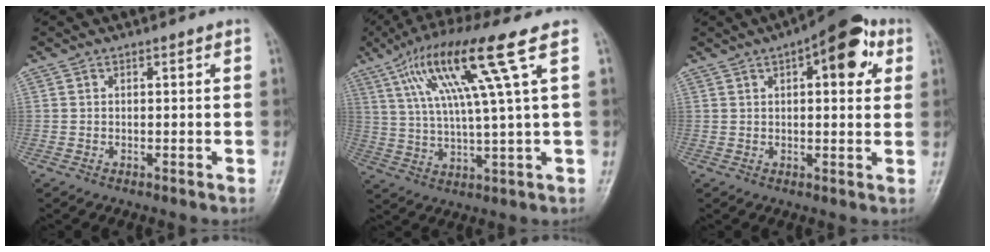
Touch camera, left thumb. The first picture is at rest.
{"total": 15.1, "force": [6.2, 0.3, 13.8], "torque": [-0.269, -0.002, 0.111]}
{"total": 11.6, "force": [4.6, 4.8, 9.5], "torque": [-0.095, 0.006, 0.053]}